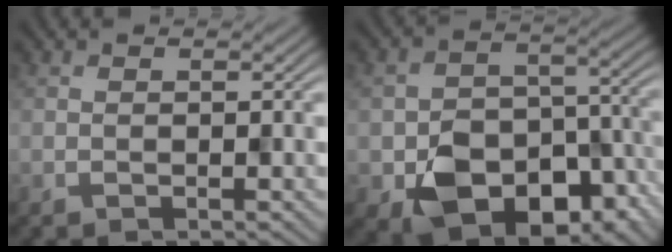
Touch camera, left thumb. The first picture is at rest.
{"total": 11.0, "force": [-4.9, 8.3, 5.3], "torque": [-0.090, -0.042, -0.075]}